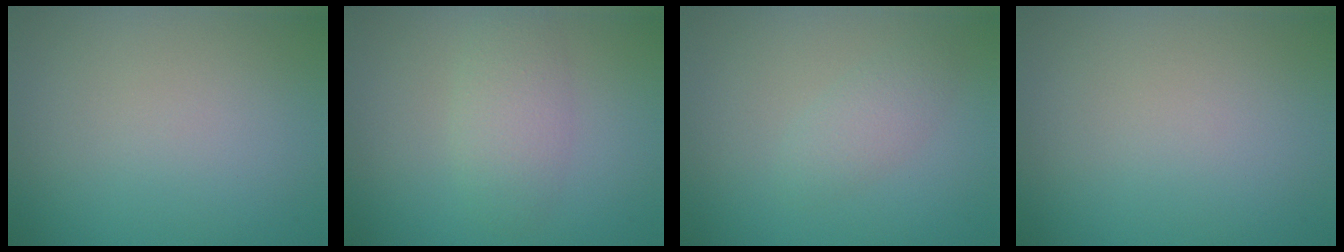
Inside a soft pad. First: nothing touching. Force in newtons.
{"total": 2.8, "press": 2.8, "slide": 0.1}
{"total": 1.7, "press": 1.7, "slide": 0.1}
{"total": 0.0}